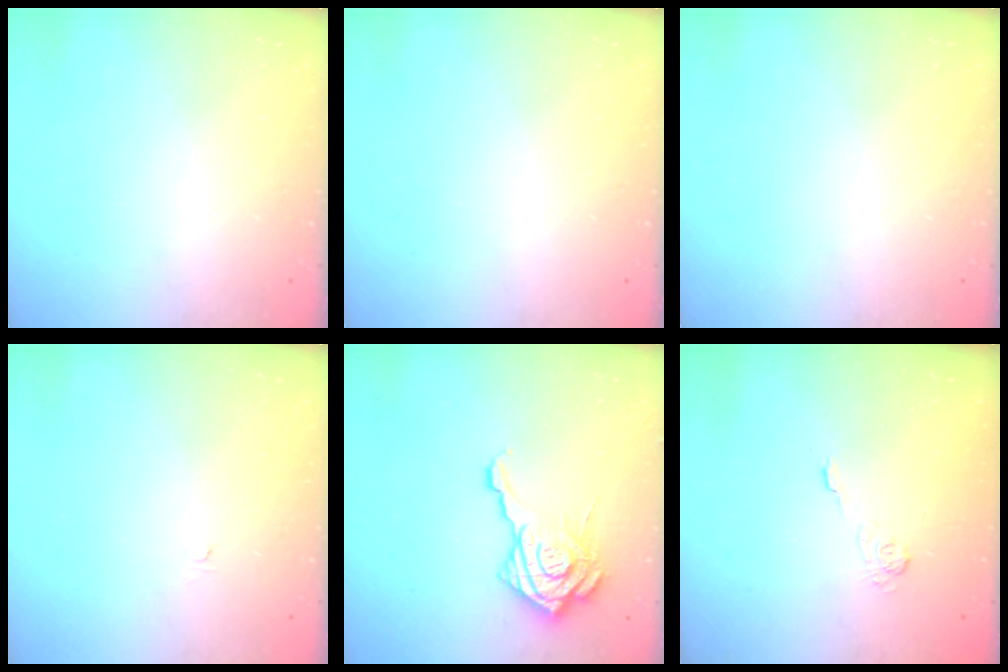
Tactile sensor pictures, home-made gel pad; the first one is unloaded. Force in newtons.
{"total": 0.0}
{"total": 0.0}
{"total": 2.6, "press": 2.6, "slide": 0.3}
{"total": 17.8, "press": 17.8, "slide": 1.5}
{"total": 2.2, "press": 1.8, "slide": 1.3}